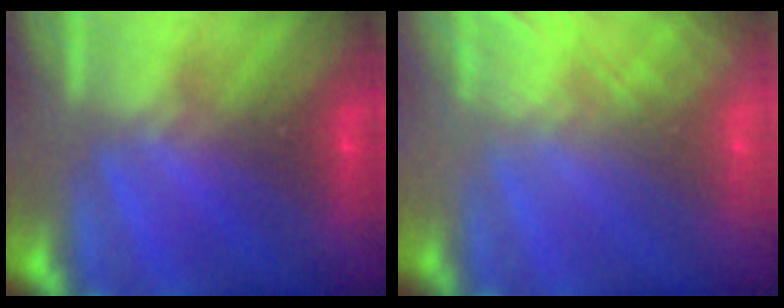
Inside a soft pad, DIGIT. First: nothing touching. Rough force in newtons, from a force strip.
{"total": 6.1}